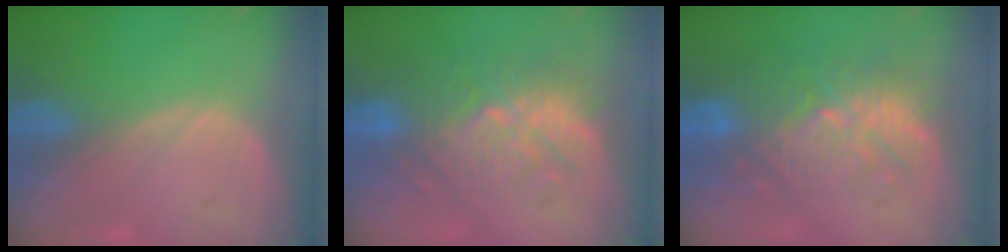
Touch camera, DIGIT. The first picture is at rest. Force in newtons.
{"total": 9.1, "press": 9.0, "slide": 1.6}
{"total": 10.5, "press": 9.6, "slide": 4.1}